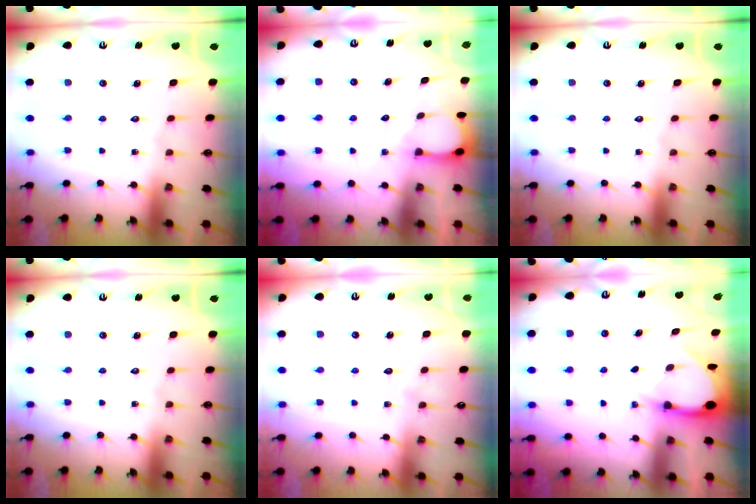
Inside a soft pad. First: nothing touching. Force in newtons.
{"total": 2.3, "press": 2.3, "slide": 0.3}
{"total": 0.0}
{"total": 0.0}
{"total": 2.6, "press": 2.6, "slide": 0.3}
{"total": 3.6, "press": 3.6, "slide": 0.2}